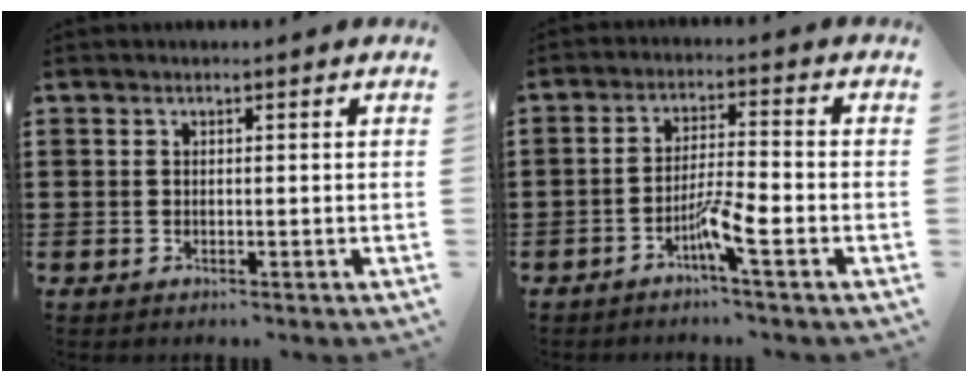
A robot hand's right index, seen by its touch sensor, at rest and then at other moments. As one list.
[{"total": 5.1, "force": [-2.8, 0.2, 4.2], "torque": [-0.093, -0.011, -0.056]}]